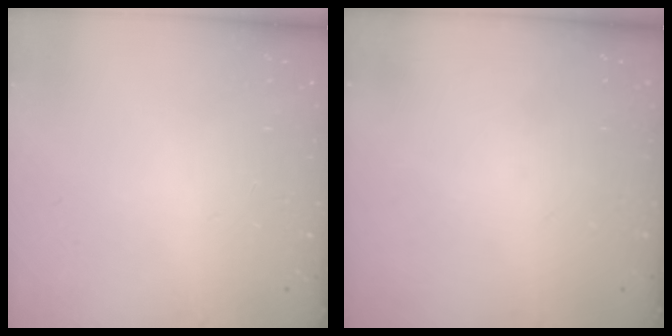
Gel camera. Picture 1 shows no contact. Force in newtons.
{"total": 0.0}